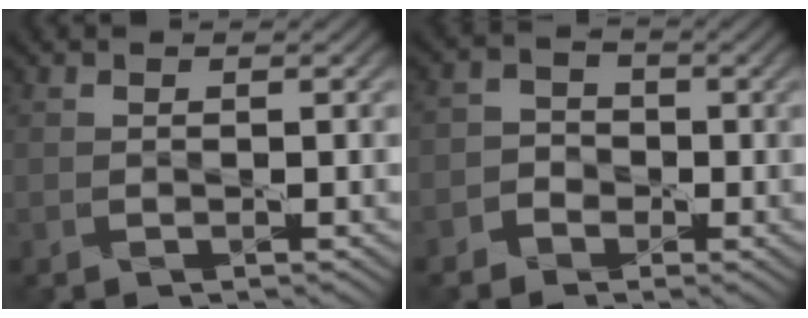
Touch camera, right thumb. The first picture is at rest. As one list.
[{"total": 2.5, "force": [-1.3, 2.1, 0.3], "torque": [0.000, 0.007, -0.041]}]